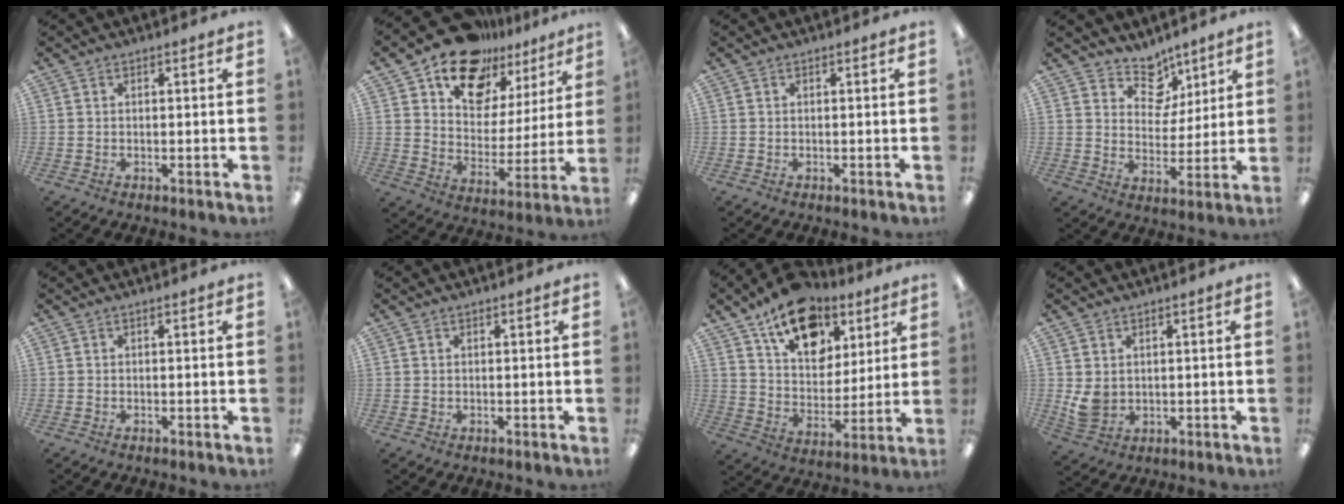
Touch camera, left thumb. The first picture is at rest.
{"total": 15.9, "force": [12.8, 8.5, 4.3], "torque": [-0.076, -0.100, 0.232]}
{"total": 0.0}
{"total": 9.5, "force": [6.9, 6.1, 2.0], "torque": [-0.025, -0.052, 0.130]}
{"total": 0.0}
{"total": 0.6, "force": [0.5, 0.4, 0.1], "torque": [-0.002, 0.002, 0.009]}
{"total": 17.2, "force": [11.4, 10.2, 7.8], "torque": [-0.127, -0.063, 0.206]}
{"total": 4.5, "force": [1.7, 3.5, 2.2], "torque": [-0.043, -0.007, 0.033]}